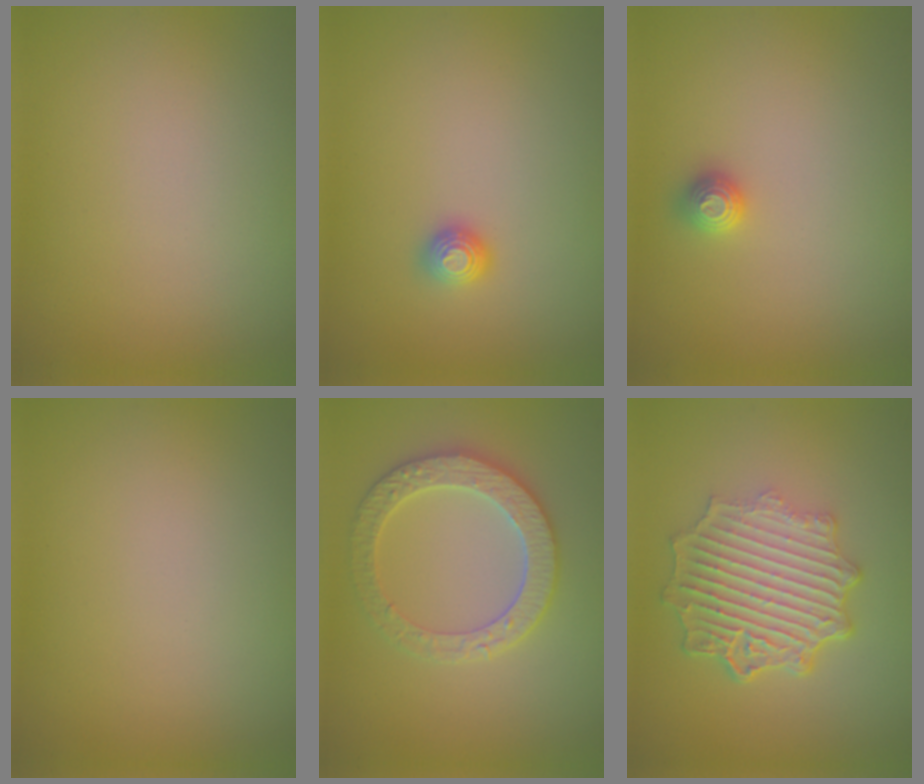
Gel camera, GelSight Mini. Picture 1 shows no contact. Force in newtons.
{"total": 1.1, "press": 1.0, "slide": 0.3}
{"total": 1.0, "press": 1.0, "slide": 0.3}
{"total": 0.0}
{"total": 4.2, "press": 4.0, "slide": 1.0}
{"total": 7.0, "press": 5.3, "slide": 4.6}